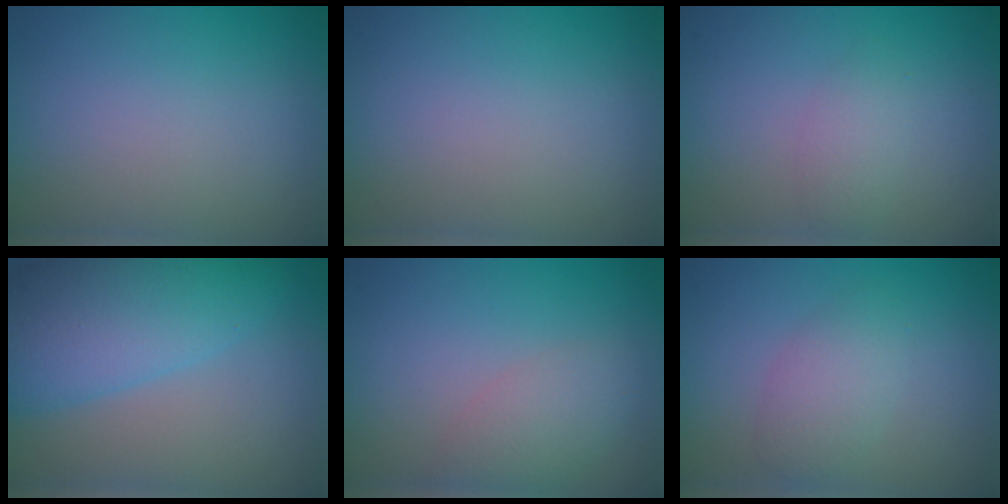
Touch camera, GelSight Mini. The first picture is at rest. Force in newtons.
{"total": 0.0}
{"total": 1.6, "press": 1.6, "slide": 0.0}
{"total": 8.2, "press": 8.2, "slide": 0.3}
{"total": 2.7, "press": 2.7, "slide": 0.2}
{"total": 2.6, "press": 2.6, "slide": 0.2}